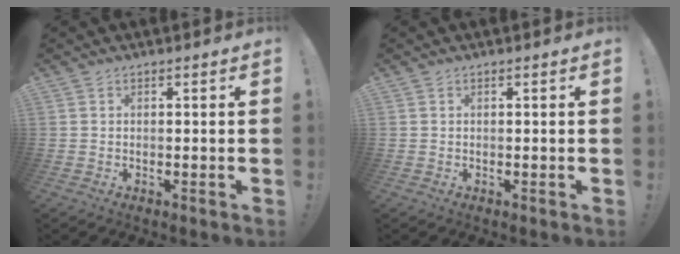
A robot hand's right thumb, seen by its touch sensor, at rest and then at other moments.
{"total": 0.0}